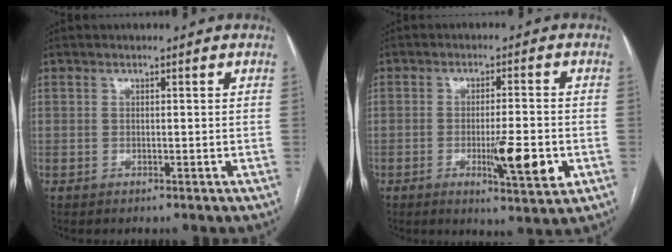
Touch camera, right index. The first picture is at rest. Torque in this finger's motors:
{"motor_torque": [1.10, -0.45, 0.50, 0.11]}